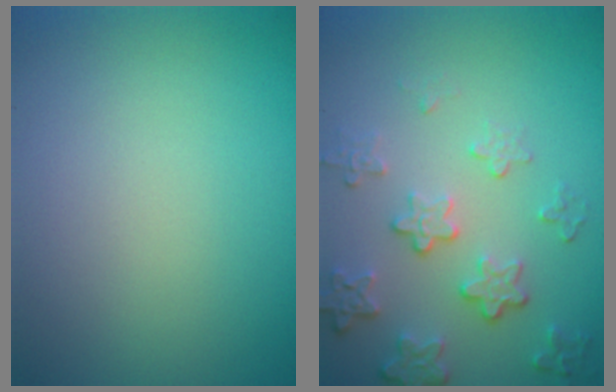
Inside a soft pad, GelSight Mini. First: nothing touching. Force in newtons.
{"total": 4.2, "press": 3.2, "slide": 2.8}